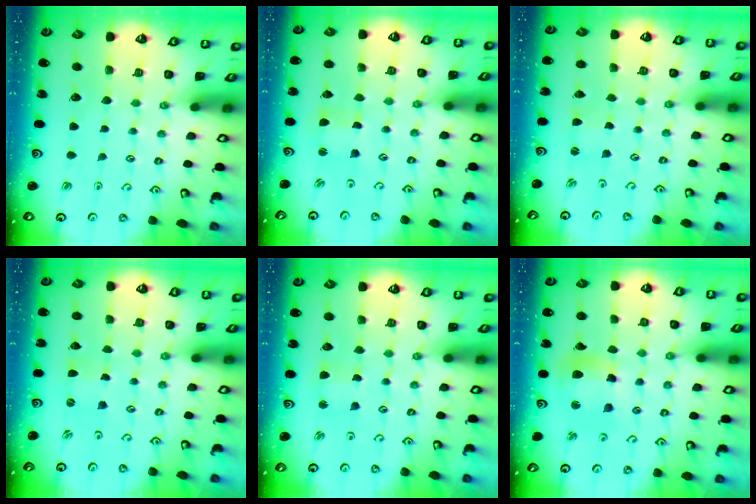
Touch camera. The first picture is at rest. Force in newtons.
{"total": 0.9, "press": 0.9, "slide": 0.3}
{"total": 0.0}
{"total": 0.0}
{"total": 2.2, "press": 2.2, "slide": 0.3}
{"total": 11.6, "press": 11.5, "slide": 1.9}